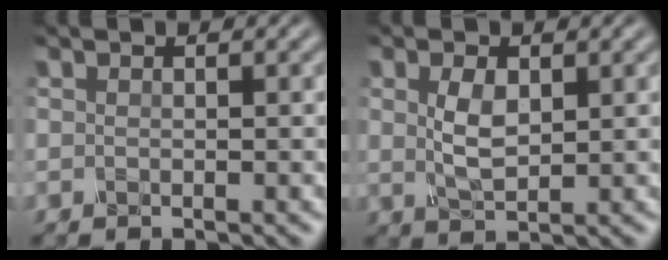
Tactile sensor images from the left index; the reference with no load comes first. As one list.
[{"total": 2.3, "force": [0.2, 1.1, 2.0], "torque": [-0.054, -0.002, 0.019]}]